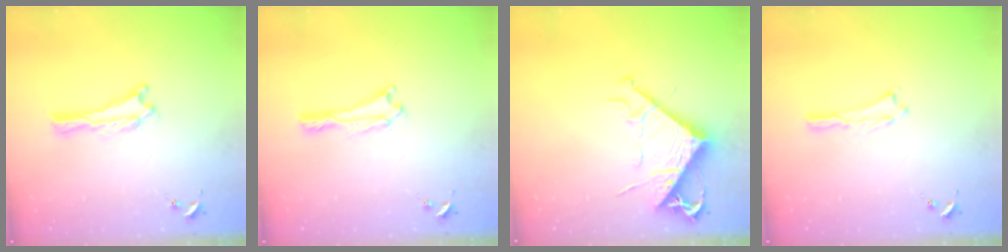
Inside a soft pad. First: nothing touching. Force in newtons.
{"total": 0.0}
{"total": 8.6, "press": 8.5, "slide": 1.2}
{"total": 0.0}